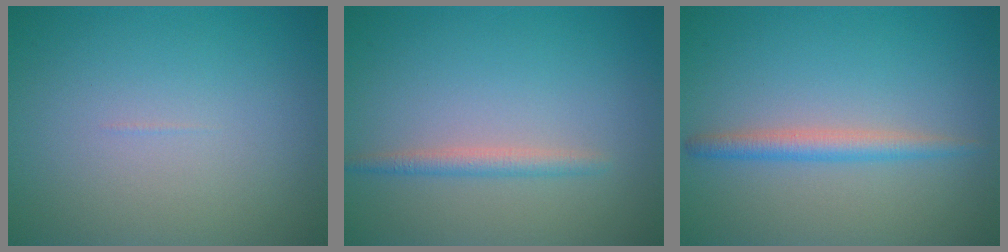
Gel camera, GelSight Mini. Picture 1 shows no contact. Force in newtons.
{"total": 1.5, "press": 1.5, "slide": 0.0}
{"total": 2.2, "press": 2.2, "slide": 0.1}